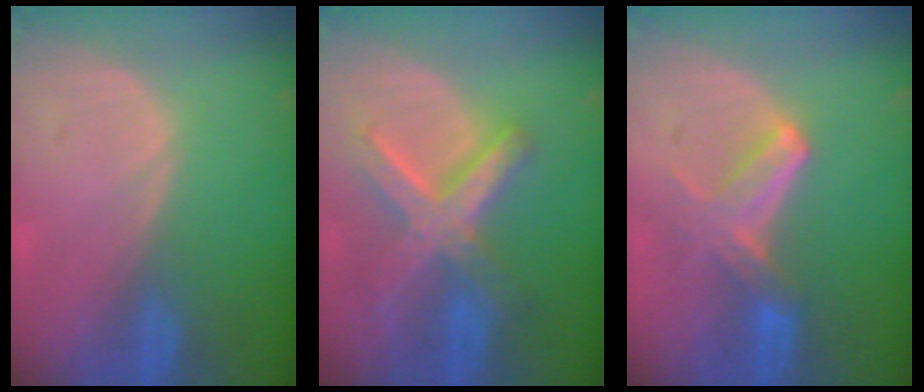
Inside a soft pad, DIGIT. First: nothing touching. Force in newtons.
{"total": 9.0, "press": 9.0, "slide": 0.6}
{"total": 5.7, "press": 5.7, "slide": 1.0}